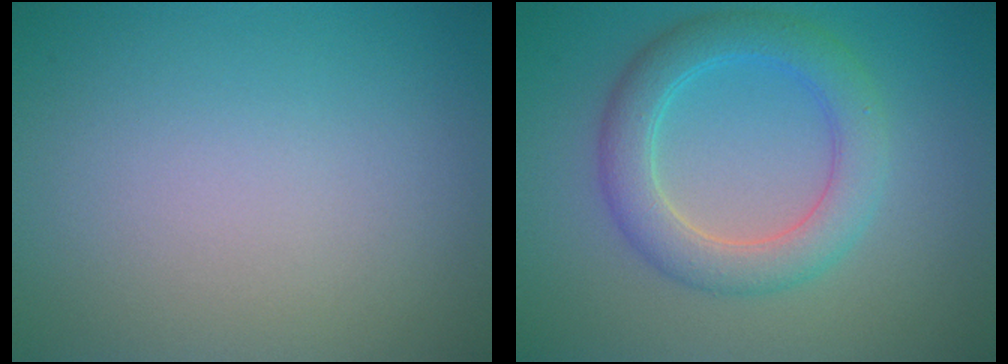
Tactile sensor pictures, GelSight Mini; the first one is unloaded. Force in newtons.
{"total": 4.7, "press": 4.7, "slide": 0.1}